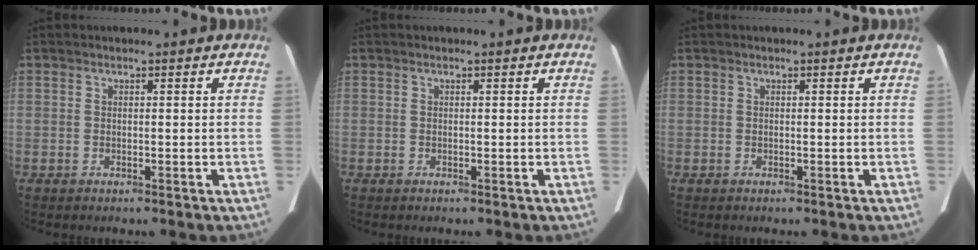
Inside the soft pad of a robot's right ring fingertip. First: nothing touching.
{"total": 0.0}
{"total": 0.0}